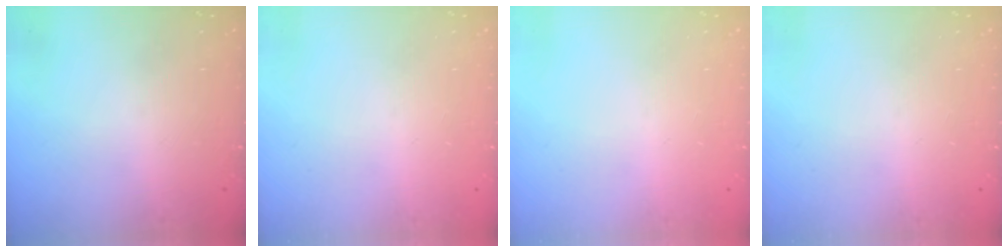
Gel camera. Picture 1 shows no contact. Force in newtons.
{"total": 0.0}
{"total": 0.0}
{"total": 0.0}